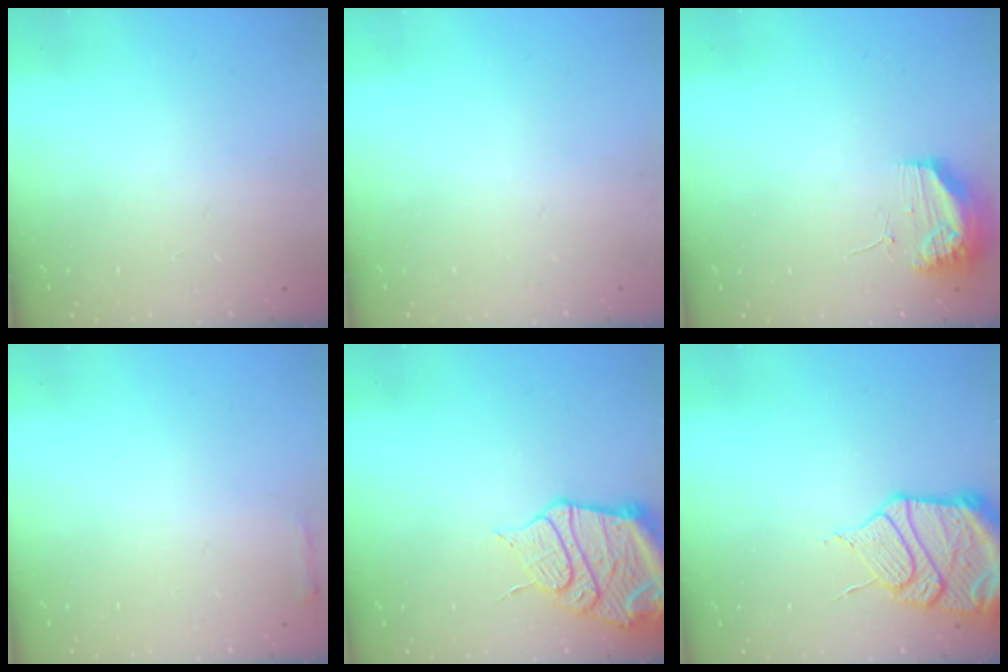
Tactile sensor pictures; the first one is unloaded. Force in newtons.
{"total": 0.0}
{"total": 13.5, "press": 11.5, "slide": 7.0}
{"total": 2.3, "press": 2.3, "slide": 0.5}
{"total": 17.2, "press": 17.1, "slide": 1.7}
{"total": 16.9, "press": 16.3, "slide": 4.2}